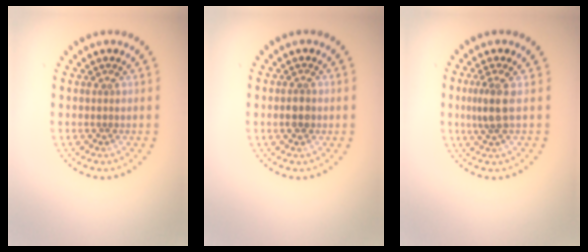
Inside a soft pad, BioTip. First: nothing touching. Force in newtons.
{"total": 1.5, "press": 1.4, "slide": 0.3}
{"total": 2.4, "press": 1.9, "slide": 1.5}